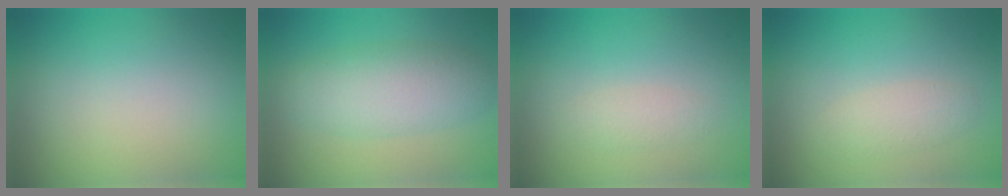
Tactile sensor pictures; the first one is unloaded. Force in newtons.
{"total": 4.9, "press": 4.9, "slide": 0.2}
{"total": 1.3, "press": 1.3, "slide": 0.1}
{"total": 1.7, "press": 1.7, "slide": 0.1}